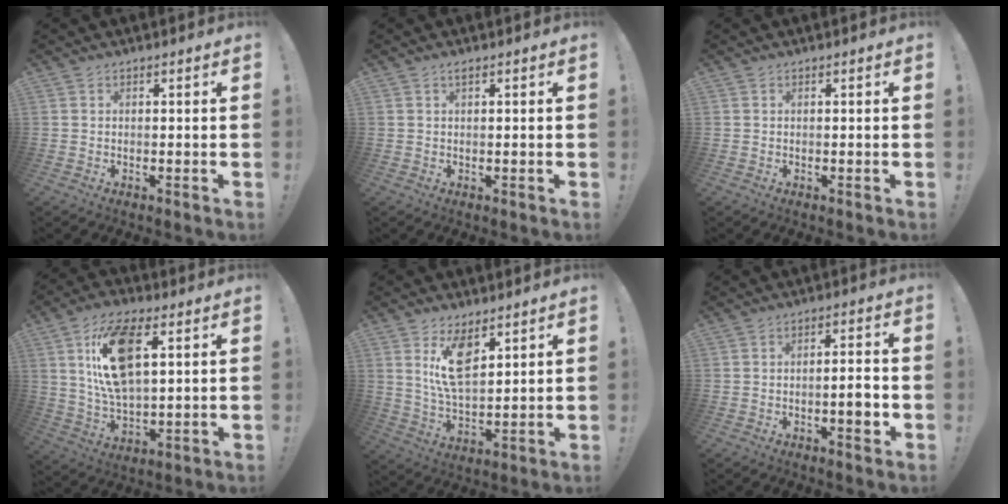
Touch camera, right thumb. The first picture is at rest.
{"total": 1.1, "force": [0.5, 0.1, 1.0], "torque": [-0.020, 0.001, 0.008]}
{"total": 0.0}
{"total": 17.0, "force": [5.8, 8.5, 13.5], "torque": [-0.250, -0.007, 0.096]}
{"total": 11.7, "force": [5.9, 5.6, 8.4], "torque": [-0.141, -0.027, 0.106]}
{"total": 5.4, "force": [-1.7, 1.6, 4.8], "torque": [-0.057, 0.004, -0.029]}